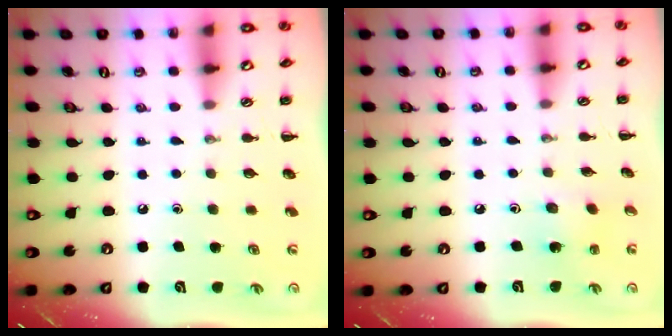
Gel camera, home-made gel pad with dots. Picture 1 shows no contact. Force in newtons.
{"total": 1.6, "press": 1.5, "slide": 0.5}